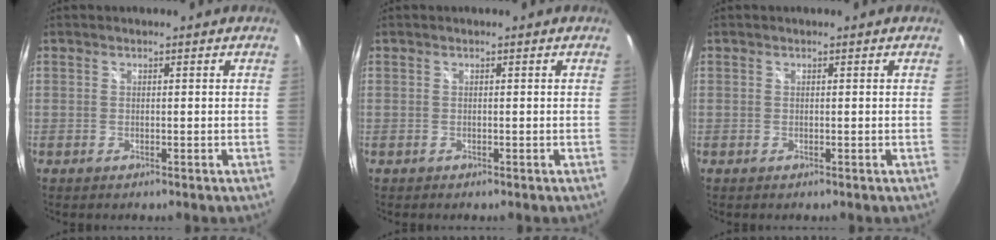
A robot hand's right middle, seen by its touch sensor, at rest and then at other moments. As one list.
[{"total": 0.0}, {"total": 0.0}]